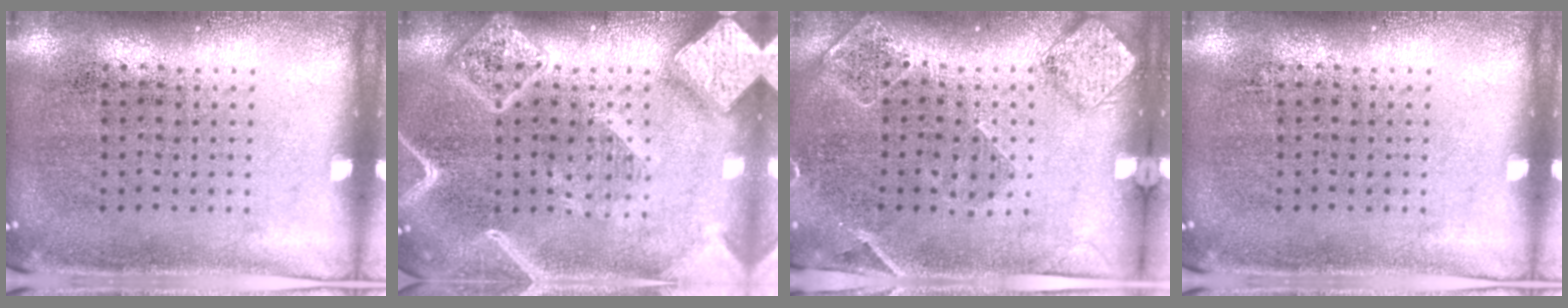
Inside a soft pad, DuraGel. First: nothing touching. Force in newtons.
{"total": 3.9, "press": 3.9, "slide": 0.4}
{"total": 1.6, "press": 1.6, "slide": 0.3}
{"total": 0.0}